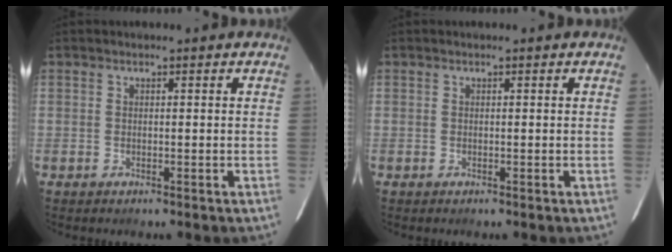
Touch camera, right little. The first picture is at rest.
{"total": 0.0}